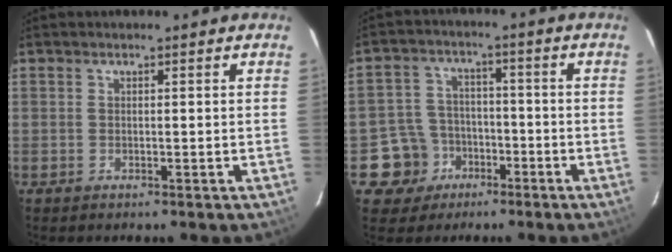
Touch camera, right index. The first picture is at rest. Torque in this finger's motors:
{"motor_torque": [-0.10, -0.08, -0.78, -0.21]}